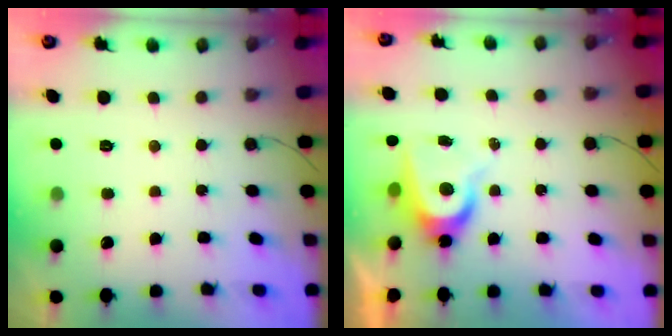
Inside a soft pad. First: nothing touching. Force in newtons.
{"total": 7.3, "press": 7.3, "slide": 0.6}